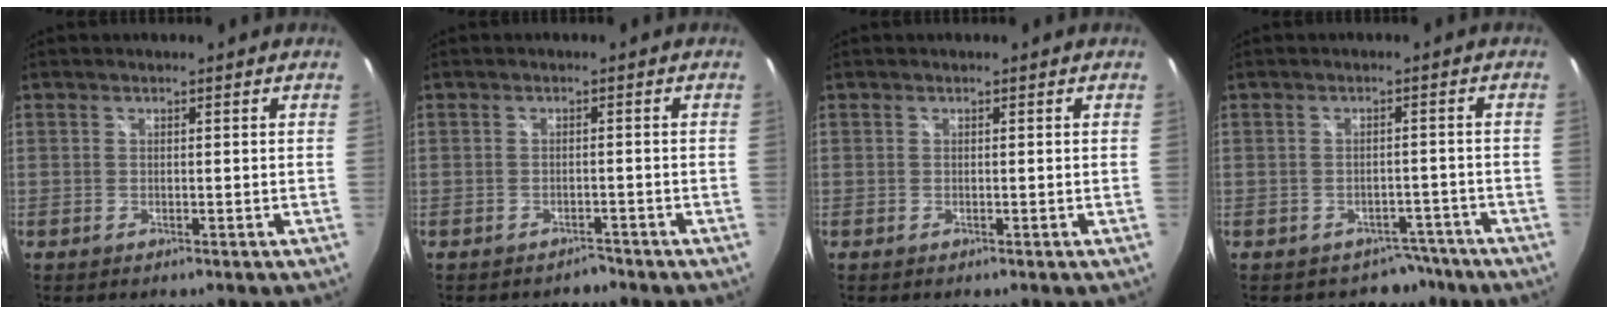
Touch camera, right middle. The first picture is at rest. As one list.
[{"total": 1.6, "force": [-1.4, 0.7, 0.1], "torque": [-0.005, -0.002, -0.020]}, {"total": 0.0}, {"total": 4.4, "force": [-3.3, 2.9, 0.0], "torque": [0.005, 0.022, -0.041]}]